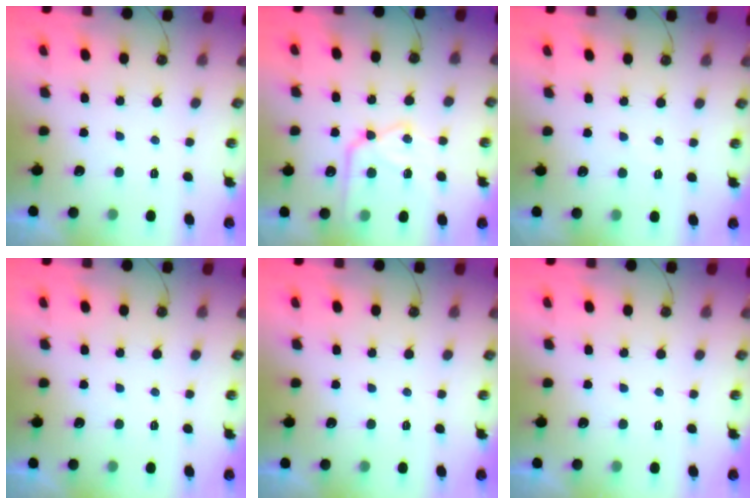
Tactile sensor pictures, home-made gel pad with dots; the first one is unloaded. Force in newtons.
{"total": 15.2, "press": 15.1, "slide": 1.5}
{"total": 2.4, "press": 2.4, "slide": 0.4}
{"total": 0.0}
{"total": 0.0}
{"total": 0.0}